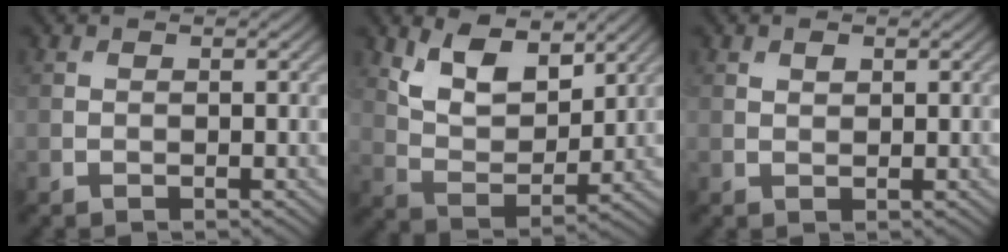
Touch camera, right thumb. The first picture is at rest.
{"total": 8.4, "force": [5.0, 4.1, 5.3], "torque": [-0.111, -0.010, 0.092]}
{"total": 1.0, "force": [0.6, 0.6, 0.5], "torque": [-0.009, -0.002, 0.012]}